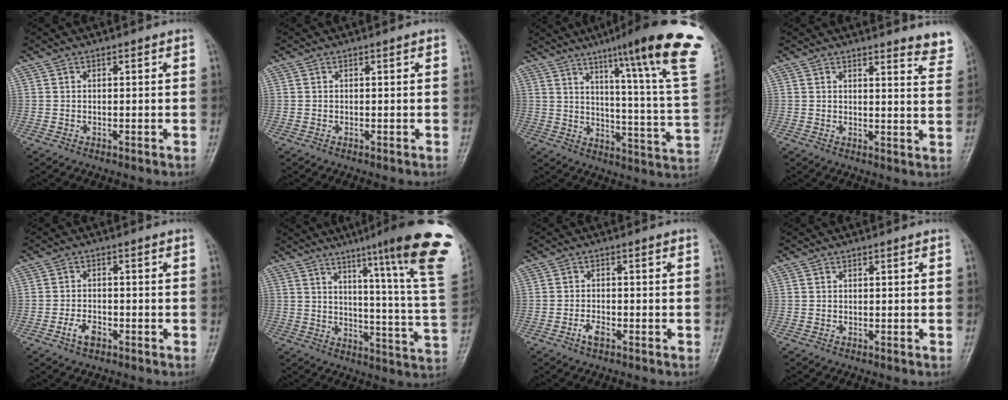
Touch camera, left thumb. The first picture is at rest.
{"total": 0.0}
{"total": 25.6, "force": [15.1, 2.0, 20.6], "torque": [-0.266, -0.069, 0.203]}
{"total": 5.8, "force": [5.5, 0.8, 1.9], "torque": [-0.002, -0.043, 0.044]}
{"total": 3.3, "force": [-1.8, 1.8, 2.1], "torque": [-0.040, 0.013, -0.032]}
{"total": 23.6, "force": [13.8, 0.8, 19.2], "torque": [-0.242, -0.076, 0.177]}
{"total": 2.2, "force": [-1.3, 0.9, 1.5], "torque": [-0.031, 0.007, -0.026]}
{"total": 0.0}